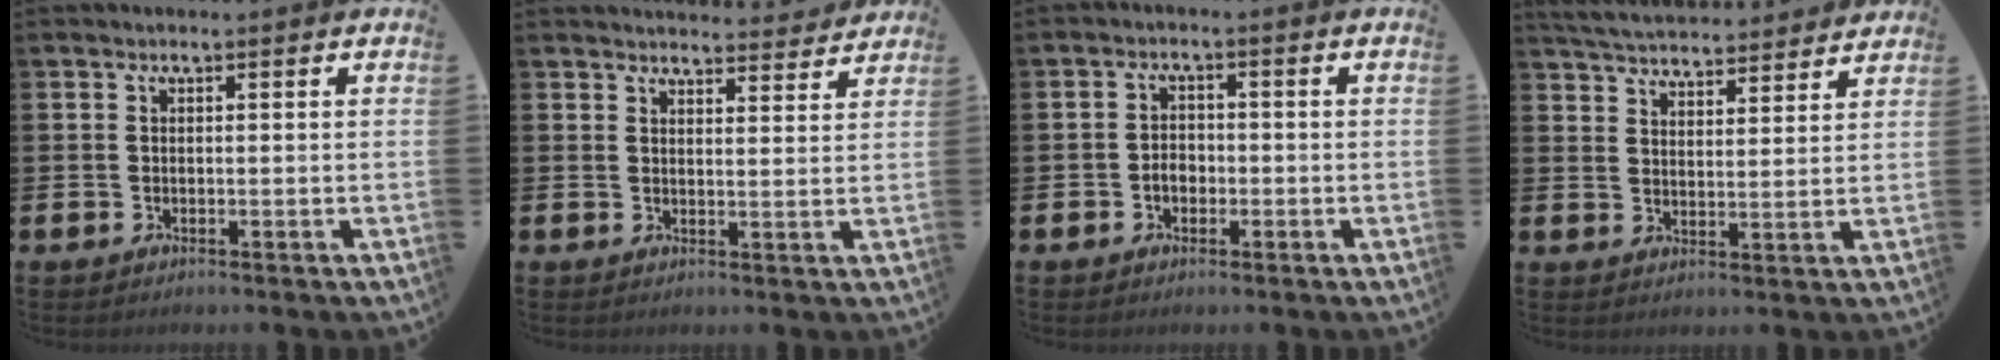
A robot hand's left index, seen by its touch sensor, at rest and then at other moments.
{"total": 3.3, "force": [3.3, 0.2, -0.1], "torque": [0.004, -0.026, 0.057]}
{"total": 2.2, "force": [-0.7, 1.7, 1.3], "torque": [-0.012, -0.001, -0.019]}
{"total": 5.3, "force": [5.2, 0.7, 0.4], "torque": [-0.024, -0.037, 0.091]}